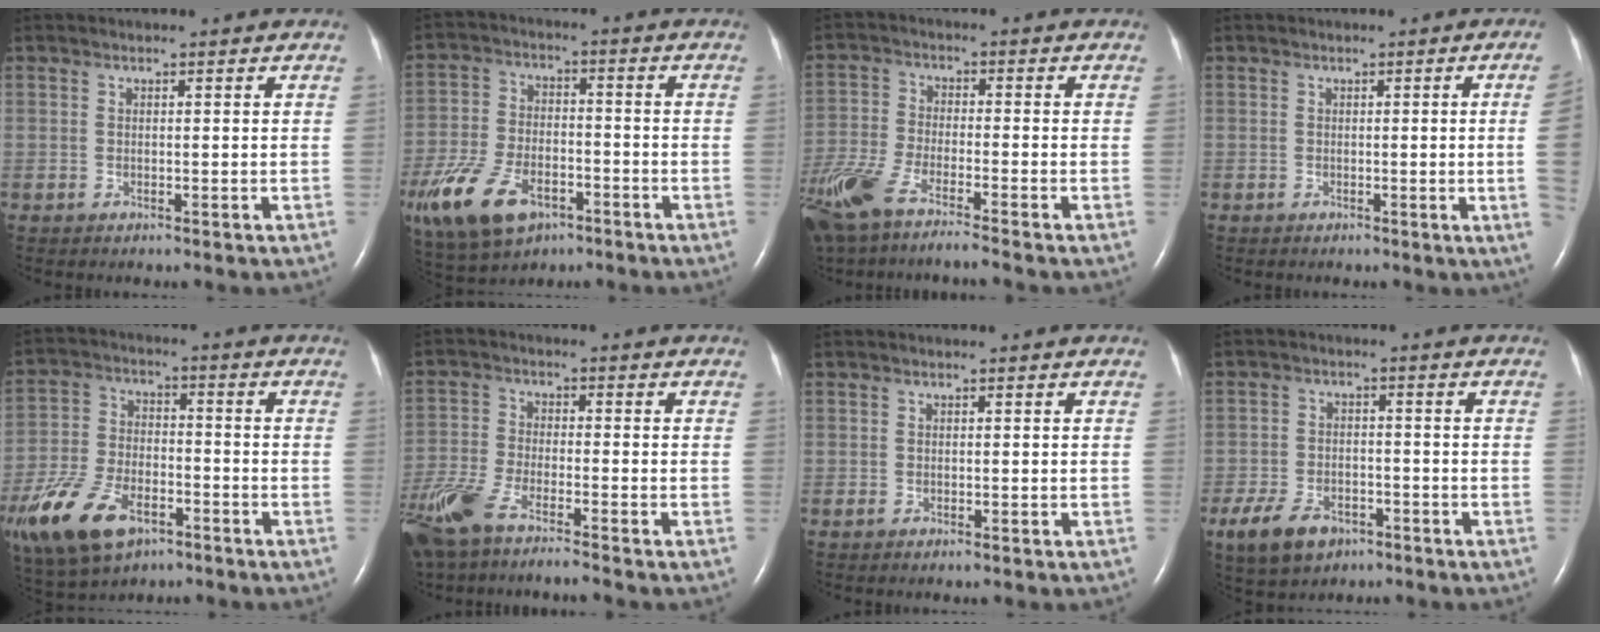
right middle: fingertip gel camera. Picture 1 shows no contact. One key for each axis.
{"total": 17.3, "fx": -9.5, "fy": 9.4, "fz": 11.0, "tx": -0.270, "ty": -0.015, "tz": -0.164}
{"total": 10.8, "fx": -8.1, "fy": 1.7, "fz": 6.9, "tx": -0.153, "ty": -0.024, "tz": -0.159}
{"total": 4.0, "fx": -0.2, "fy": -1.6, "fz": 3.6, "tx": -0.044, "ty": -0.008, "tz": -0.002}
{"total": 17.5, "fx": -10.0, "fy": 8.9, "fz": 11.2, "tx": -0.273, "ty": -0.017, "tz": -0.180}
{"total": 10.6, "fx": -8.2, "fy": 2.2, "fz": 6.4, "tx": -0.142, "ty": -0.022, "tz": -0.160}
{"total": 0.6, "fx": -0.4, "fy": 0.2, "fz": 0.4, "tx": -0.011, "ty": -0.001, "tz": -0.005}
{"total": 8.5, "fx": -5.1, "fy": 5.0, "fz": 4.5, "tx": -0.091, "ty": -0.004, "tz": -0.083}